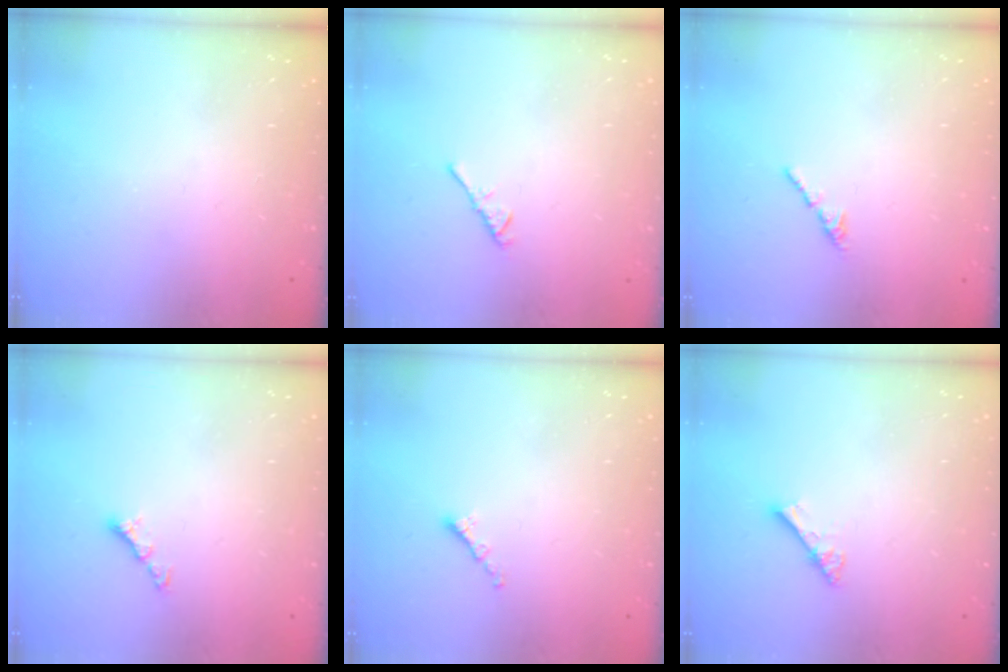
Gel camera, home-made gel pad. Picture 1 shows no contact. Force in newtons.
{"total": 2.4, "press": 2.3, "slide": 0.6}
{"total": 0.8, "press": 0.7, "slide": 0.5}
{"total": 3.9, "press": 3.9, "slide": 0.6}
{"total": 1.4, "press": 1.3, "slide": 0.5}
{"total": 2.8, "press": 2.8, "slide": 0.3}